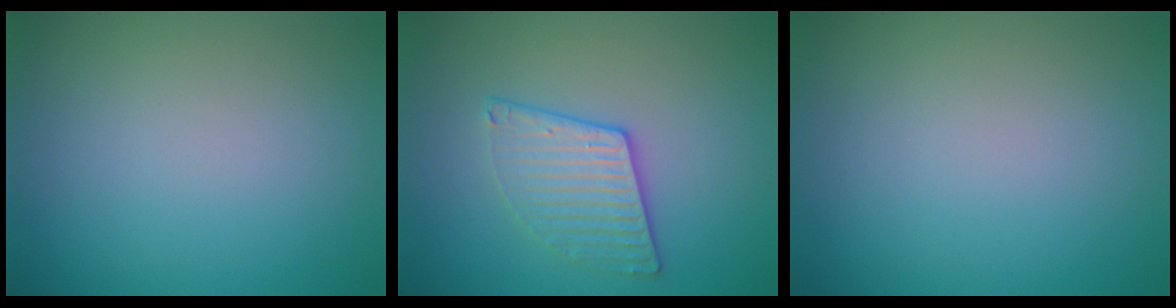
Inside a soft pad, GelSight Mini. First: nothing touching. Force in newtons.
{"total": 3.1, "press": 2.9, "slide": 1.1}
{"total": 0.0}